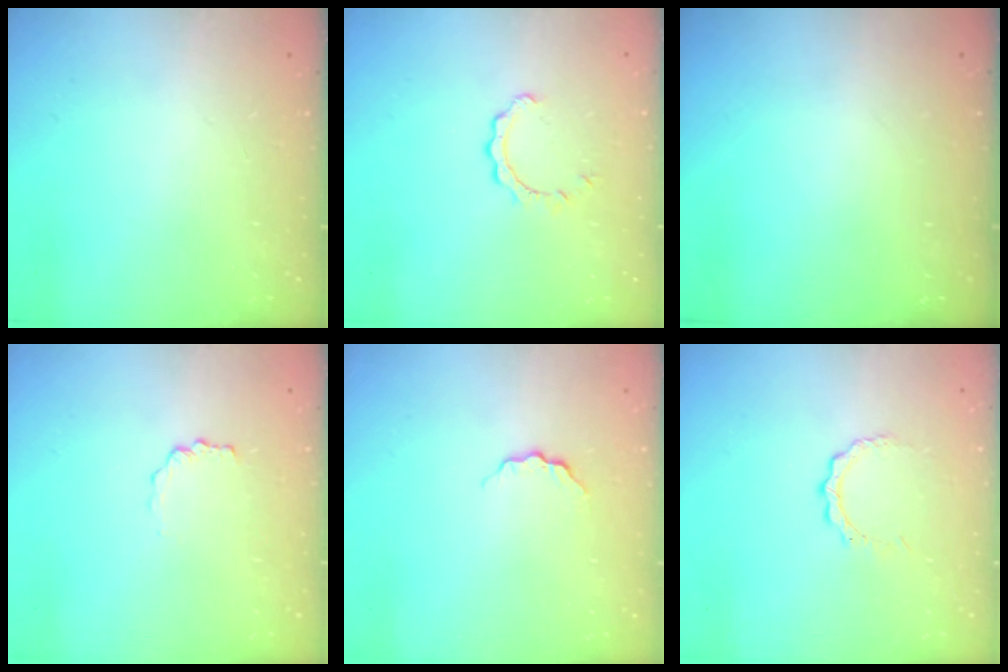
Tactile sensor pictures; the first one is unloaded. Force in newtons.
{"total": 2.6, "press": 2.6, "slide": 0.2}
{"total": 0.0}
{"total": 1.7, "press": 1.6, "slide": 0.2}
{"total": 5.1, "press": 5.1, "slide": 0.5}
{"total": 3.8, "press": 3.7, "slide": 0.3}